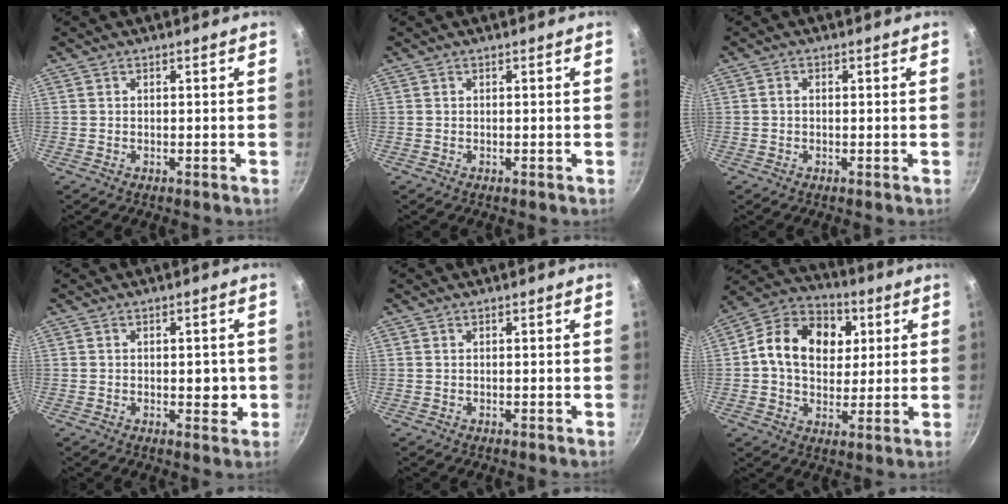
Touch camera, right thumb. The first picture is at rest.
{"total": 0.0}
{"total": 0.9, "force": [-0.1, 0.7, 0.7], "torque": [-0.011, 0.005, -0.002]}
{"total": 3.7, "force": [-0.4, 2.2, 3.0], "torque": [-0.015, 0.000, -0.006]}
{"total": 0.0}
{"total": 16.2, "force": [3.4, 12.2, 10.1], "torque": [-0.143, 0.010, 0.037]}